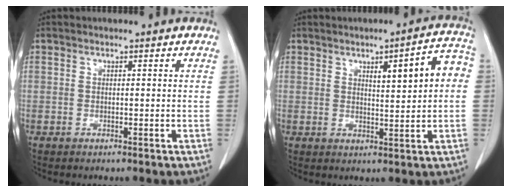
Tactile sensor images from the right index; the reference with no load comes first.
{"total": 7.5, "force": [1.4, 1.2, 7.2], "torque": [-0.098, 0.021, 0.020]}